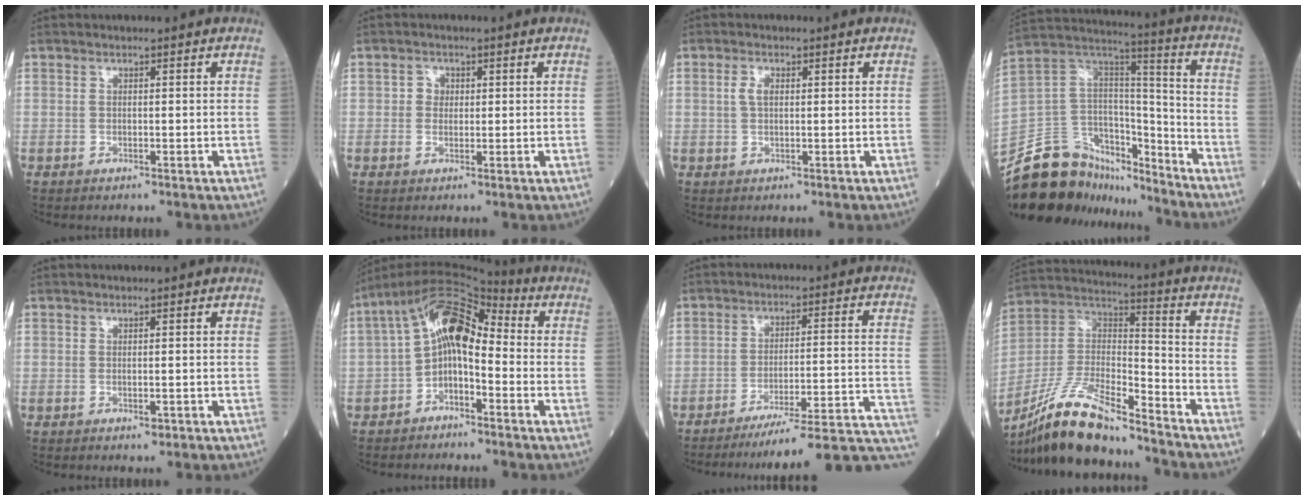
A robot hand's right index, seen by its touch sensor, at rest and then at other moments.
{"total": 1.8, "force": [0.3, 1.6, 0.7], "torque": [-0.007, 0.004, 0.002]}
{"total": 2.0, "force": [0.4, 0.9, 1.7], "torque": [-0.035, 0.004, 0.007]}
{"total": 22.4, "force": [-19.2, 9.0, 7.4], "torque": [-0.162, 0.053, -0.322]}
{"total": 0.7, "force": [-0.3, 0.3, 0.5], "torque": [-0.007, -0.001, -0.003]}
{"total": 10.1, "force": [-0.4, 5.1, 8.7], "torque": [-0.145, 0.047, -0.015]}
{"total": 18.7, "force": [-16.3, -0.6, 9.2], "torque": [-0.059, 0.013, -0.221]}
{"total": 16.9, "force": [-14.9, 2.4, 7.6], "torque": [-0.157, 0.005, -0.279]}